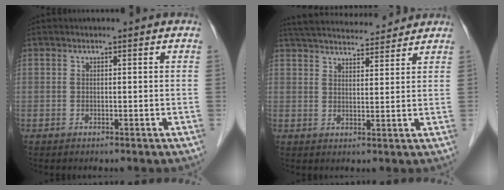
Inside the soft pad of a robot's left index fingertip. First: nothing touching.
{"total": 16.0, "force": [14.9, 2.6, 5.2], "torque": [-0.091, 0.039, 0.225]}